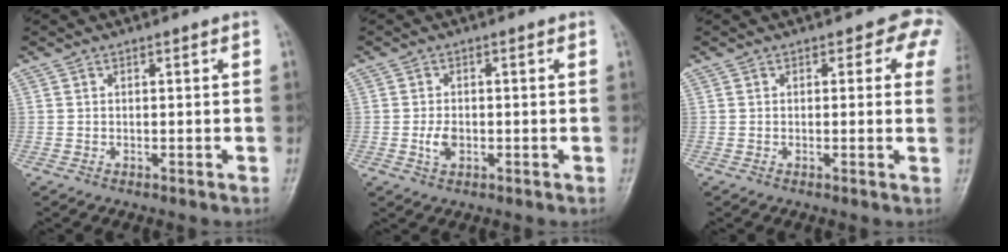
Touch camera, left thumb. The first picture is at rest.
{"total": 2.9, "force": [-0.6, 1.9, 2.1], "torque": [-0.038, 0.000, -0.012]}
{"total": 4.6, "force": [2.1, 2.9, 3.0], "torque": [0.006, -0.005, 0.006]}